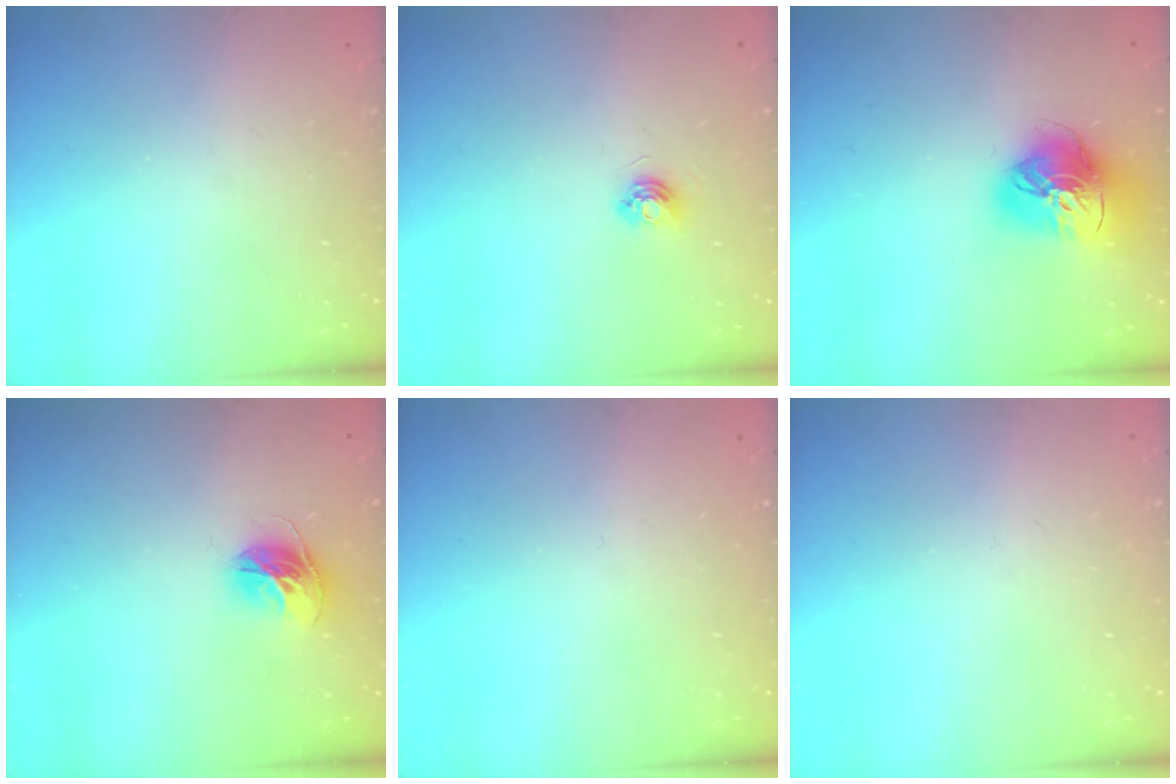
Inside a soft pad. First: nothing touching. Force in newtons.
{"total": 4.7, "press": 4.7, "slide": 0.5}
{"total": 17.7, "press": 17.6, "slide": 1.8}
{"total": 11.2, "press": 11.2, "slide": 1.1}
{"total": 0.0}
{"total": 0.0}